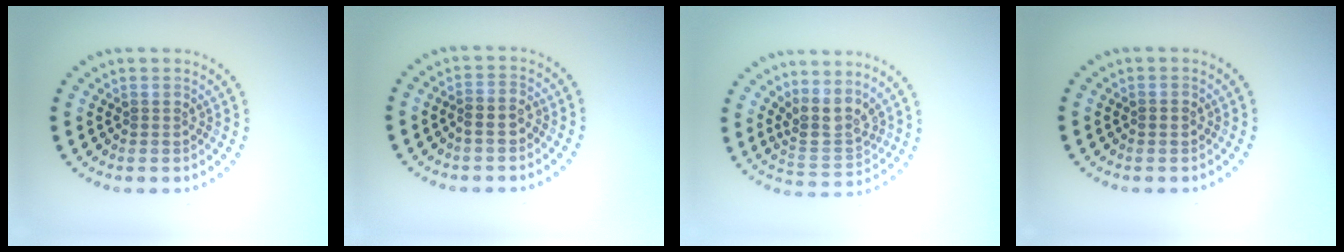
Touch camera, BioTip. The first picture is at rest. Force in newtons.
{"total": 1.5, "press": 1.3, "slide": 0.7}
{"total": 3.1, "press": 2.6, "slide": 1.8}
{"total": 1.0, "press": 1.0, "slide": 0.2}